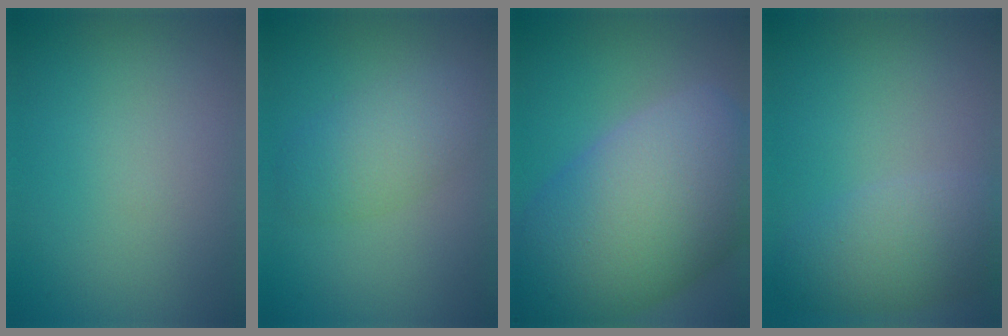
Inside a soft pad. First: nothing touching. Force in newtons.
{"total": 3.5, "press": 3.5, "slide": 0.4}
{"total": 14.5, "press": 14.5, "slide": 0.7}
{"total": 4.3, "press": 4.3, "slide": 0.2}